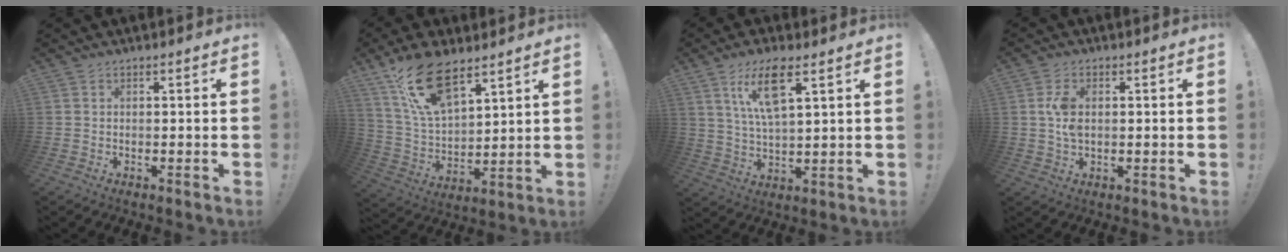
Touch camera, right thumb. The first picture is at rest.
{"total": 17.1, "force": [11.4, 7.1, 10.5], "torque": [-0.194, -0.064, 0.208]}
{"total": 11.5, "force": [5.9, 3.8, 9.1], "torque": [-0.175, -0.003, 0.106]}
{"total": 5.4, "force": [0.6, 2.8, 4.5], "torque": [-0.068, -0.004, 0.007]}